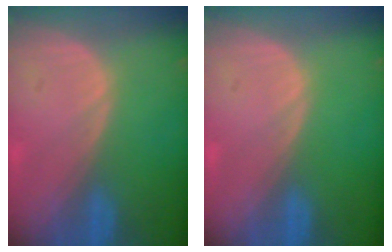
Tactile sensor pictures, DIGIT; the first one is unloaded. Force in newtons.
{"total": 0.0}